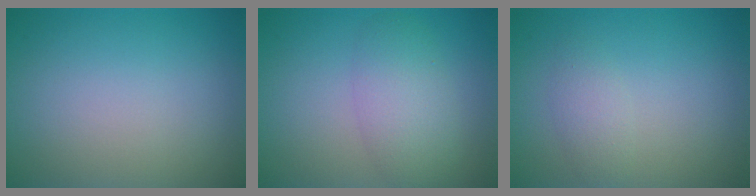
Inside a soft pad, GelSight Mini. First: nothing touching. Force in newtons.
{"total": 4.0, "press": 4.0, "slide": 0.1}
{"total": 1.6, "press": 1.6, "slide": 0.1}